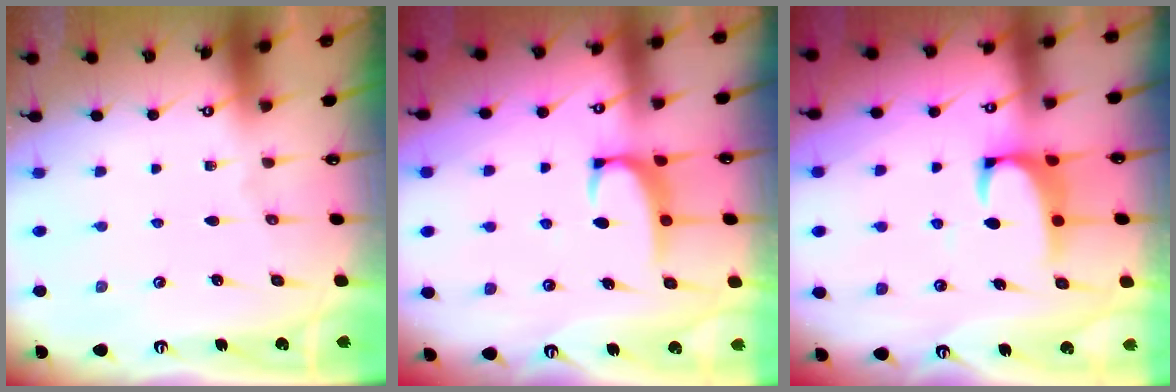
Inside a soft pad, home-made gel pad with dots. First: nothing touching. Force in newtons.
{"total": 2.2, "press": 2.1, "slide": 0.6}
{"total": 2.1, "press": 1.8, "slide": 0.9}